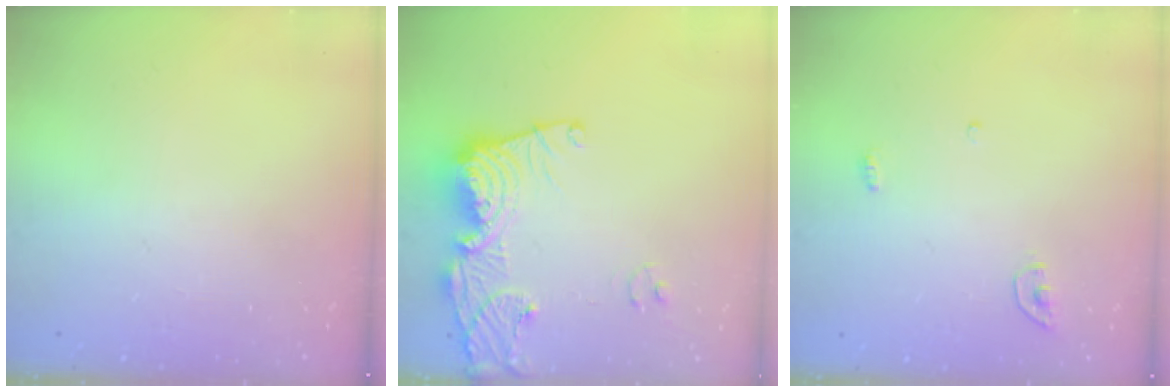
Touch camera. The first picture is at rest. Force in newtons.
{"total": 14.9, "press": 14.8, "slide": 1.7}
{"total": 3.4, "press": 3.4, "slide": 0.3}